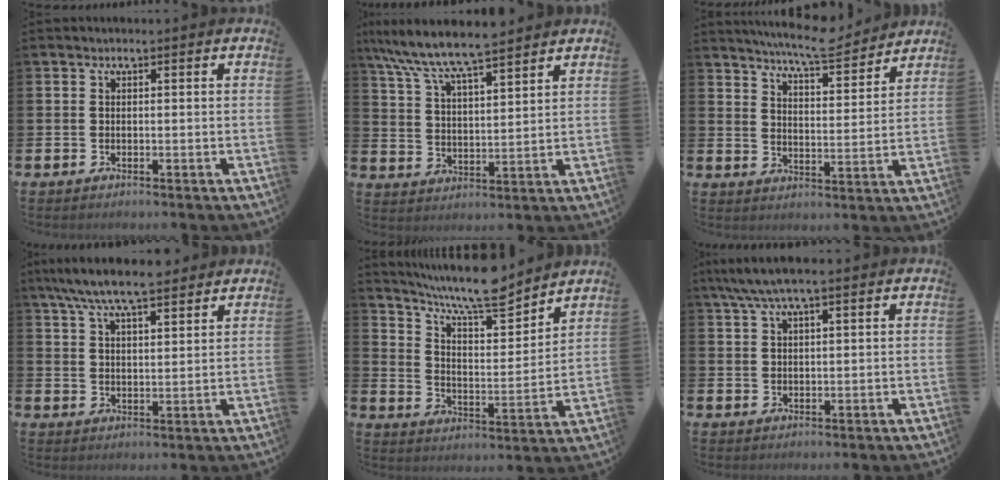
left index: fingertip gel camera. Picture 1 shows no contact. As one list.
[{"total": 8.1, "force": [7.6, 0.7, 2.7], "torque": [-0.088, -0.040, 0.136]}, {"total": 7.6, "force": [7.3, 0.3, 2.1], "torque": [-0.054, -0.043, 0.130]}, {"total": 7.6, "force": [6.9, 1.3, 2.9], "torque": [-0.075, -0.020, 0.126]}, {"total": 10.3, "force": [9.3, 1.9, 4.1], "torque": [-0.103, -0.058, 0.165]}, {"total": 5.0, "force": [3.8, 1.0, 3.2], "torque": [-0.068, -0.001, 0.068]}]